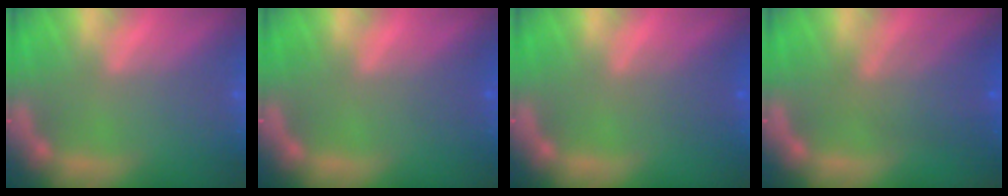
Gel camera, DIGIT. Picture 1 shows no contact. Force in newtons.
{"total": 1.0}
{"total": 1.9}
{"total": 5.0}